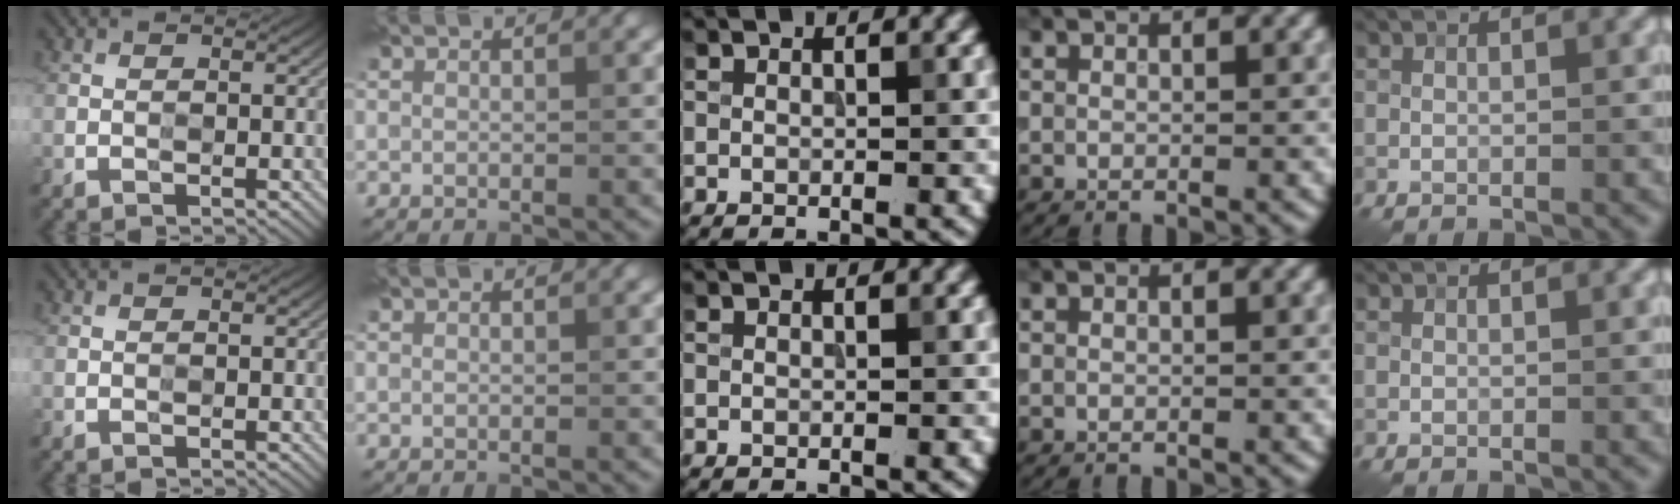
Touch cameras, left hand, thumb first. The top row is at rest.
{}